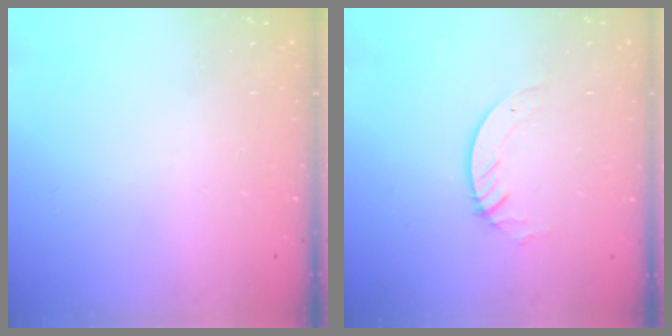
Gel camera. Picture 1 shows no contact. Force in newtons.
{"total": 3.1, "press": 3.1, "slide": 0.2}